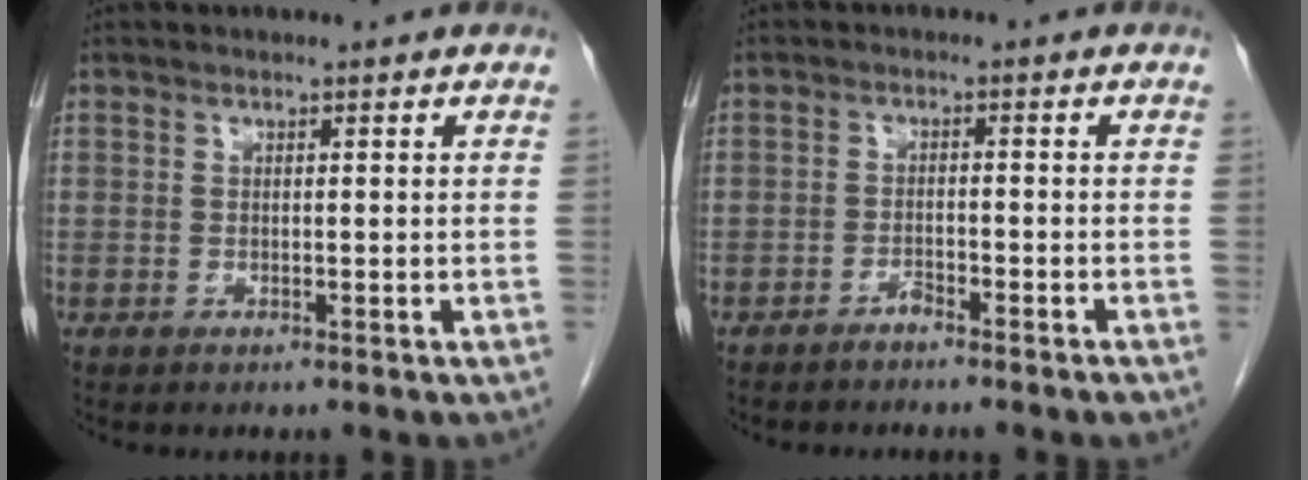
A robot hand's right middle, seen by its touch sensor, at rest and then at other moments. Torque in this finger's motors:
{"motor_torque": [-0.09, -0.06, 0.00, -0.01]}